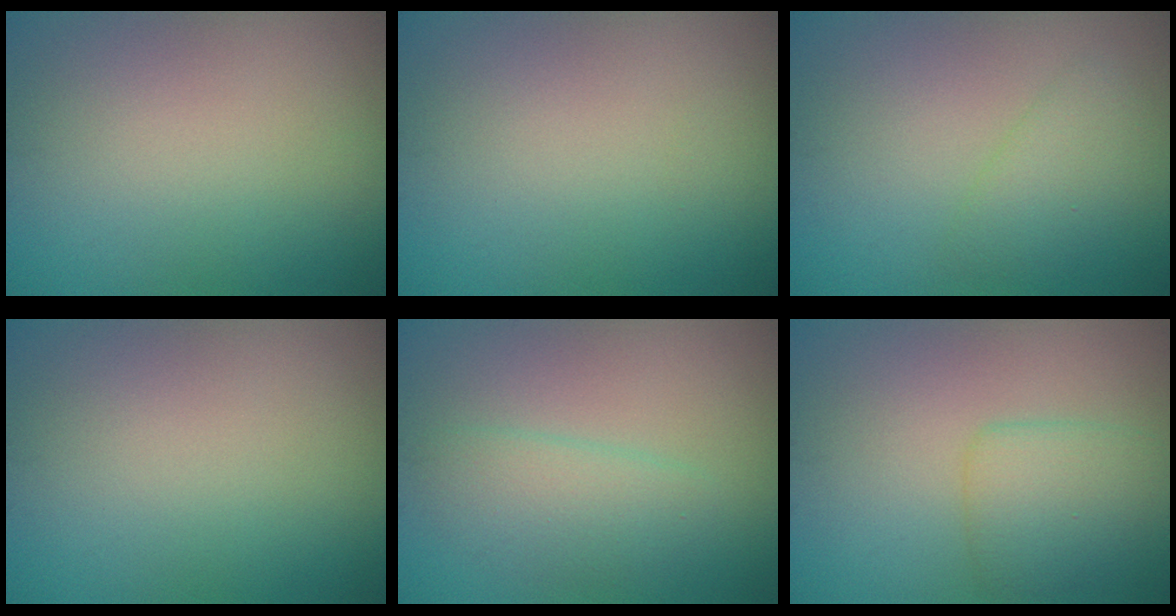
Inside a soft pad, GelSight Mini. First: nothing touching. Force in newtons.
{"total": 0.0}
{"total": 2.0, "press": 2.0, "slide": 0.2}
{"total": 0.0}
{"total": 2.6, "press": 2.6, "slide": 0.1}
{"total": 2.8, "press": 2.8, "slide": 0.2}